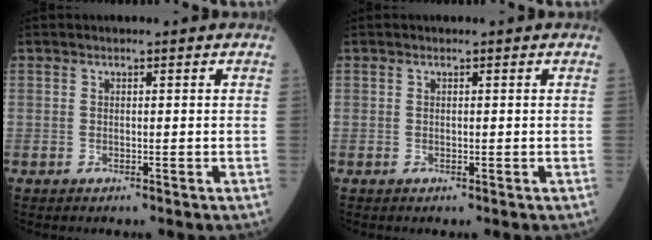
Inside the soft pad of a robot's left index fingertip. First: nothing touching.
{"total": 0.0}